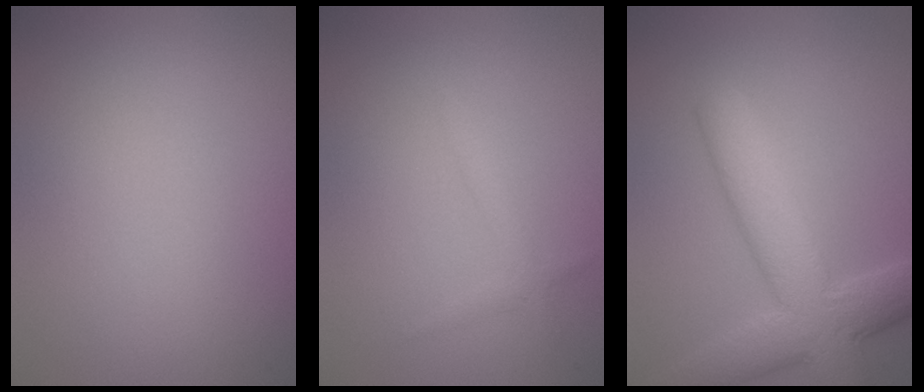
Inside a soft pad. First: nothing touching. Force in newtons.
{"total": 1.1, "press": 1.1, "slide": 0.2}
{"total": 7.1, "press": 7.1, "slide": 0.1}